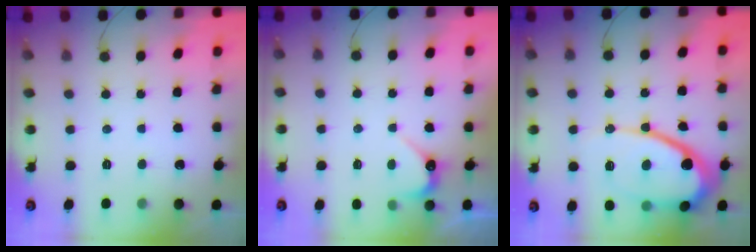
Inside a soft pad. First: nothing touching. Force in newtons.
{"total": 3.1, "press": 3.1, "slide": 0.2}
{"total": 14.3, "press": 14.2, "slide": 1.4}